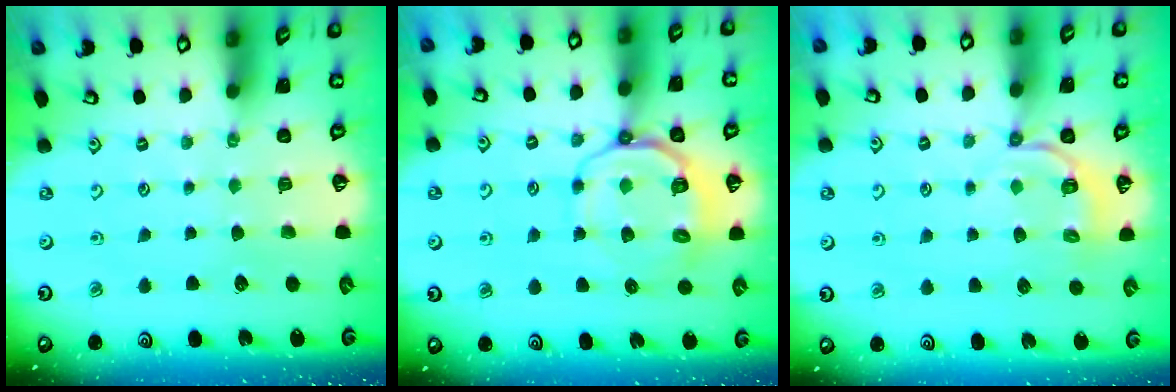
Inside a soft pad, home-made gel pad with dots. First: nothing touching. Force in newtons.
{"total": 9.0, "press": 8.8, "slide": 2.1}
{"total": 4.2, "press": 3.8, "slide": 1.8}